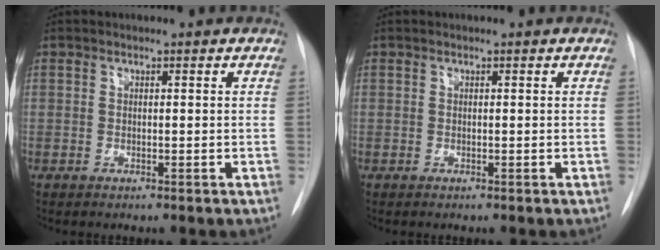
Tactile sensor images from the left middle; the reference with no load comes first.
{"total": 0.0}